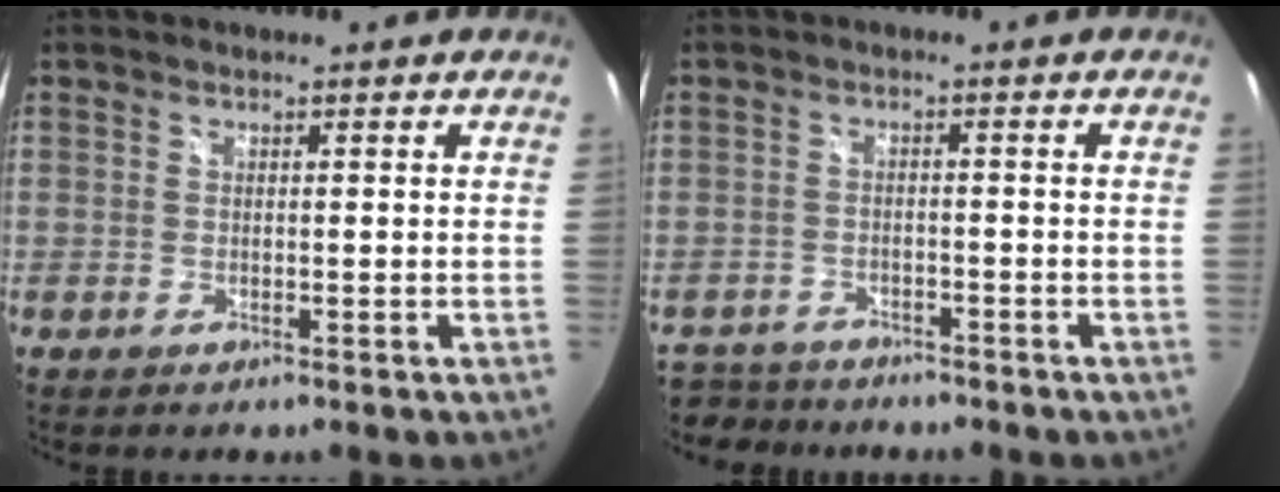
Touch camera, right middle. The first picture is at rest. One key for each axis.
{"total": 8.3, "fx": -7.2, "fy": 3.7, "fz": 1.6, "tx": -0.059, "ty": -0.005, "tz": -0.119}